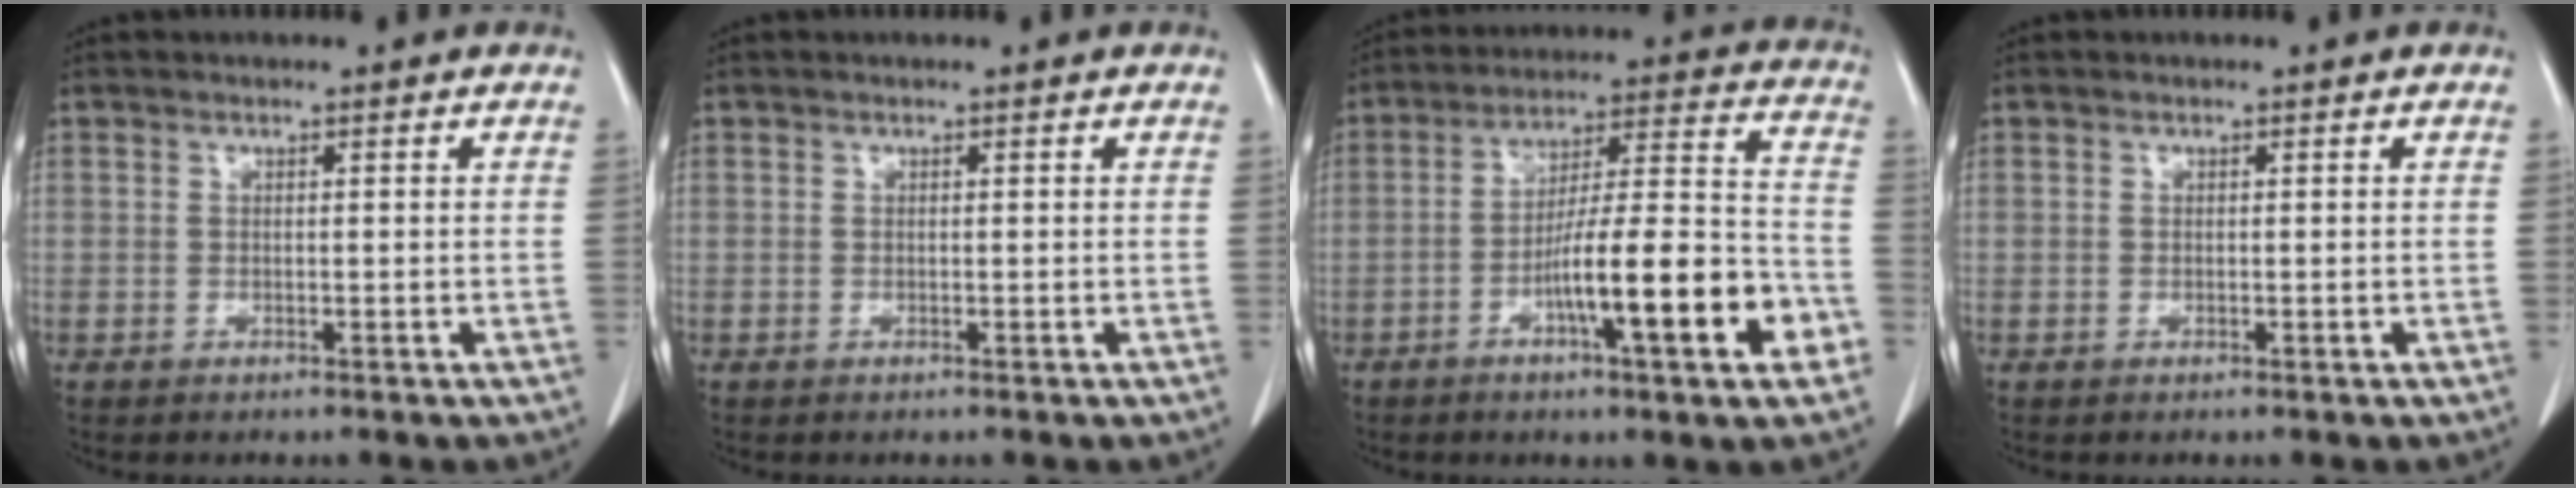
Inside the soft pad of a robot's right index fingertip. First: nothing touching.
{"total": 0.0}
{"total": 16.4, "force": [-6.2, 1.4, 15.1], "torque": [-0.239, 0.008, -0.093]}
{"total": 0.0}